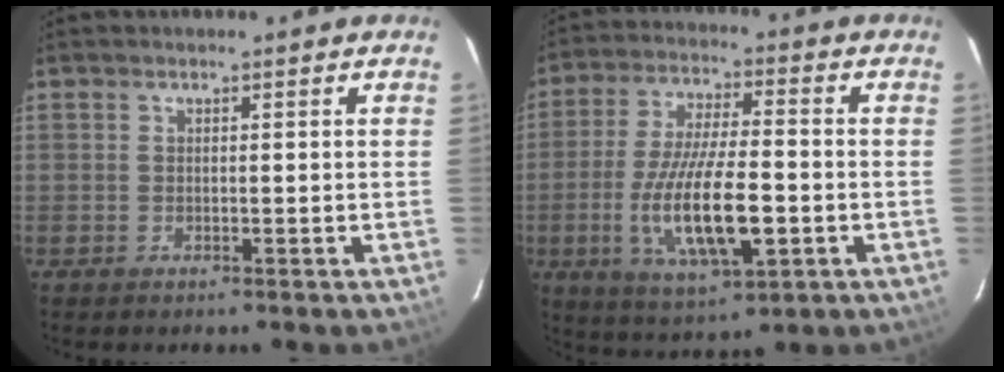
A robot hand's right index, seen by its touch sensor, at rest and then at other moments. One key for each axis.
{"total": 16.1, "fx": -4.0, "fy": 4.7, "fz": 14.9, "tx": -0.297, "ty": -0.018, "tz": -0.066}